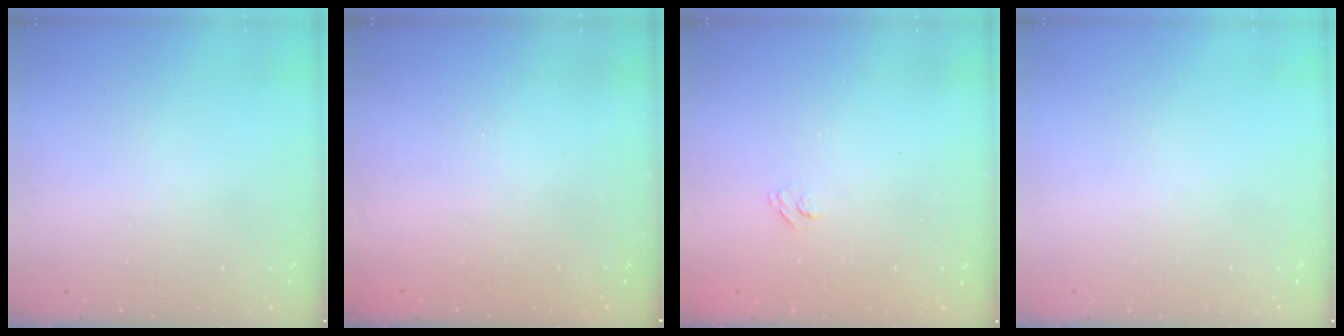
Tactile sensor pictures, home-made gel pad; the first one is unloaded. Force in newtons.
{"total": 2.3, "press": 2.2, "slide": 0.8}
{"total": 2.7, "press": 2.5, "slide": 0.9}
{"total": 0.0}